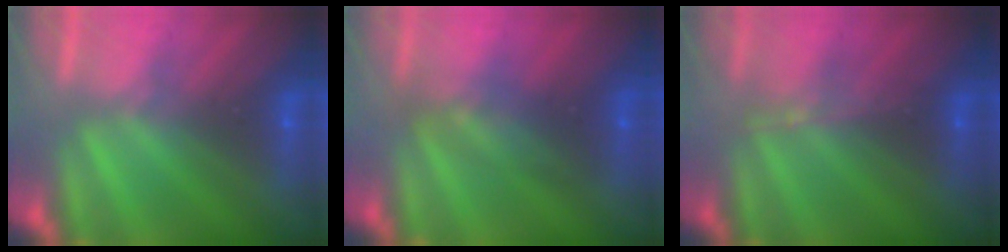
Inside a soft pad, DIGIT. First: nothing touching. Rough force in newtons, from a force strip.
{"total": 2.9}
{"total": 2.9}